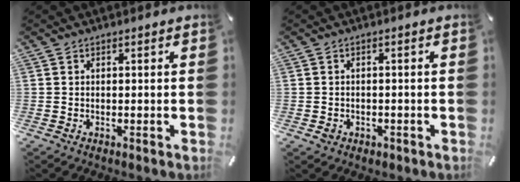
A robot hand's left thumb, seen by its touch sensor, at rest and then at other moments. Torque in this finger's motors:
{"motor_torque": [-0.04, -0.48, 0.11, 0.10, 0.02]}